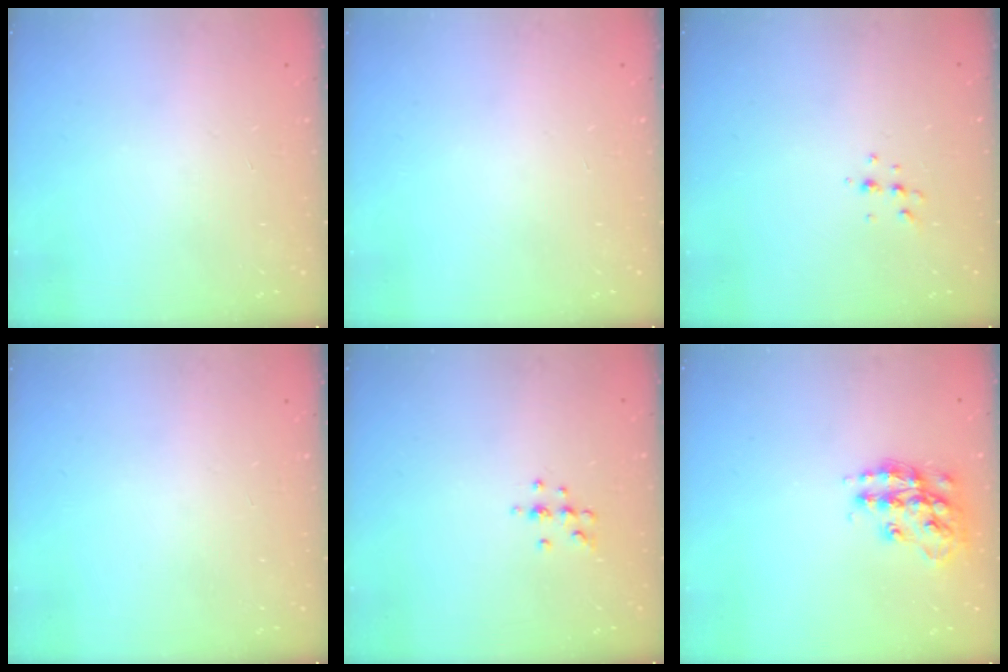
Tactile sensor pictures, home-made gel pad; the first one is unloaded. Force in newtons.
{"total": 0.0}
{"total": 4.3, "press": 4.2, "slide": 0.6}
{"total": 0.0}
{"total": 5.5, "press": 5.2, "slide": 1.6}
{"total": 15.6, "press": 15.6, "slide": 0.9}